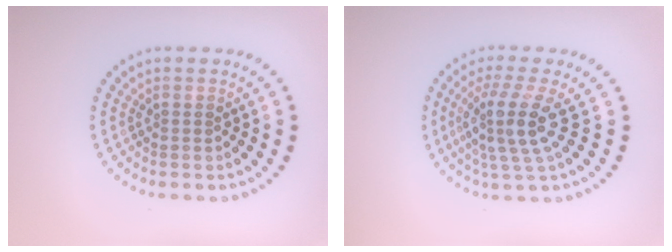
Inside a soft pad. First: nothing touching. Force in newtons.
{"total": 4.0, "press": 3.0, "slide": 2.6}